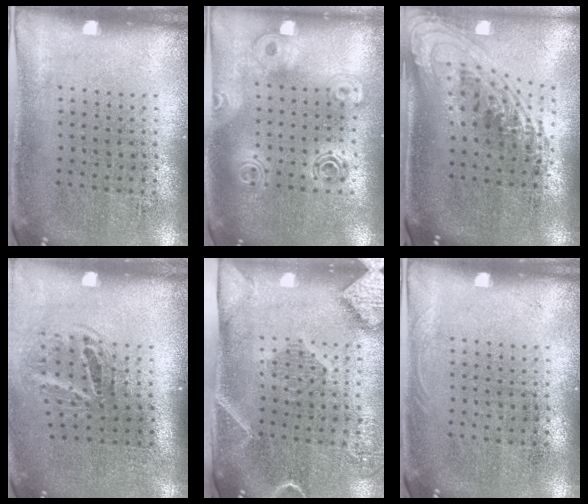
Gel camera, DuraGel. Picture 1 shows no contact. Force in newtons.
{"total": 1.7, "press": 1.5, "slide": 0.8}
{"total": 2.4, "press": 1.7, "slide": 1.7}
{"total": 1.8, "press": 1.2, "slide": 1.3}
{"total": 2.5, "press": 1.9, "slide": 1.7}
{"total": 0.5, "press": 0.5, "slide": 0.2}